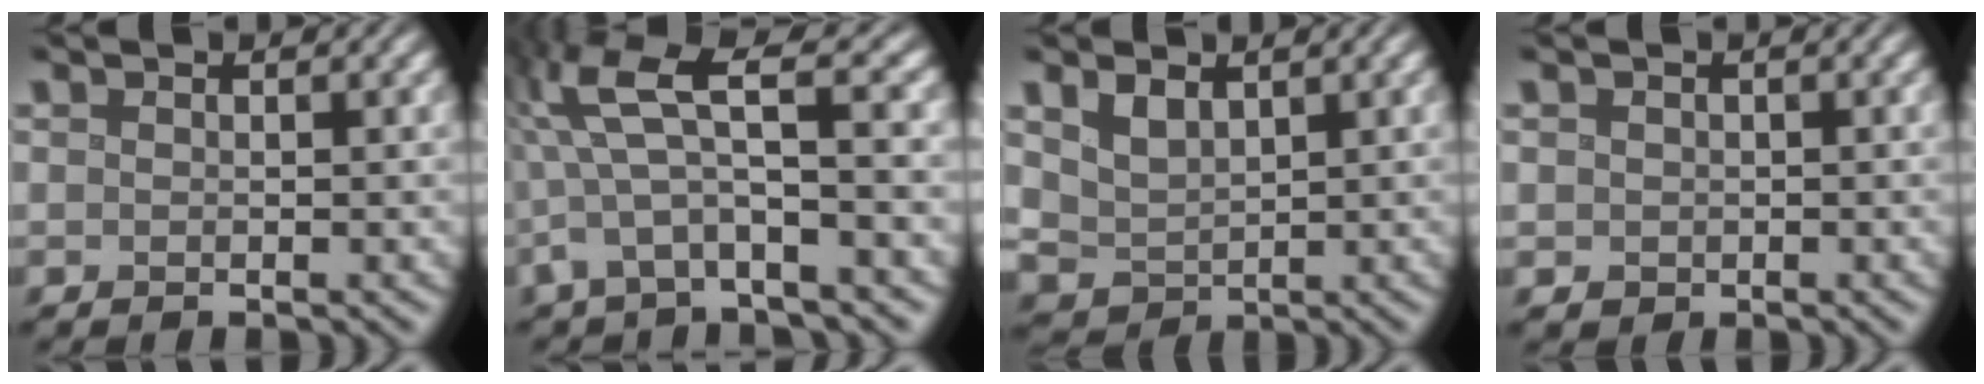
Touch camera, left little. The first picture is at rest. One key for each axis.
{"total": 5.9, "fx": 0.2, "fy": 1.5, "fz": 5.7, "tx": -0.127, "ty": 0.007, "tz": -0.001}
{"total": 2.8, "fx": 1.5, "fy": 1.9, "fz": 1.4, "tx": -0.041, "ty": -0.005, "tz": 0.032}
{"total": 1.0, "fx": 0.0, "fy": 1.0, "fz": 0.3, "tx": -0.002, "ty": -0.003, "tz": -0.001}